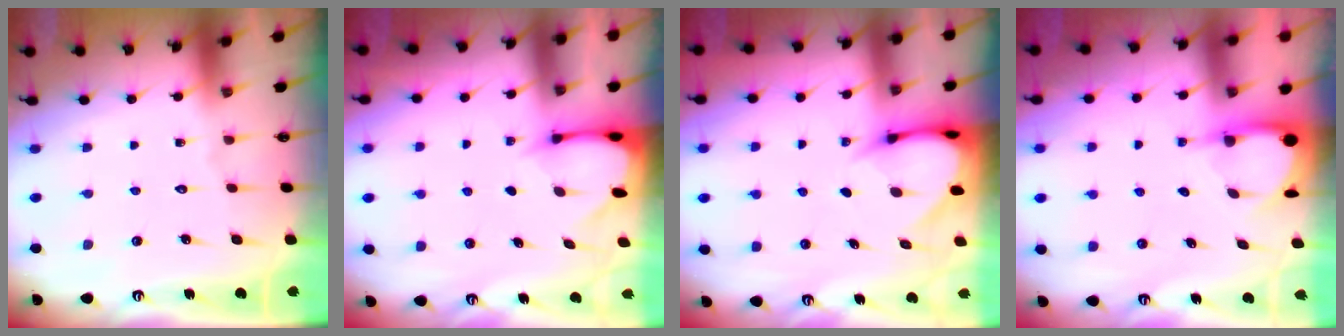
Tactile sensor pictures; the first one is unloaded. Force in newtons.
{"total": 2.6, "press": 2.5, "slide": 0.3}
{"total": 4.3, "press": 4.2, "slide": 0.3}
{"total": 3.9, "press": 3.9, "slide": 0.2}